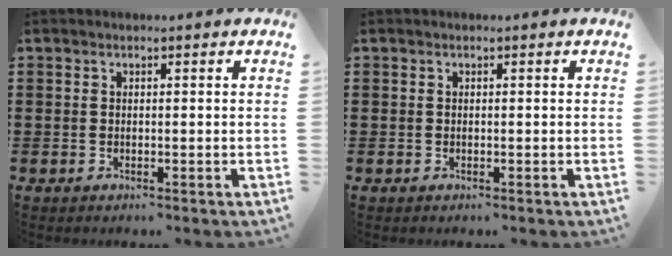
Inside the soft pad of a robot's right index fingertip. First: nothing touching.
{"total": 0.0}